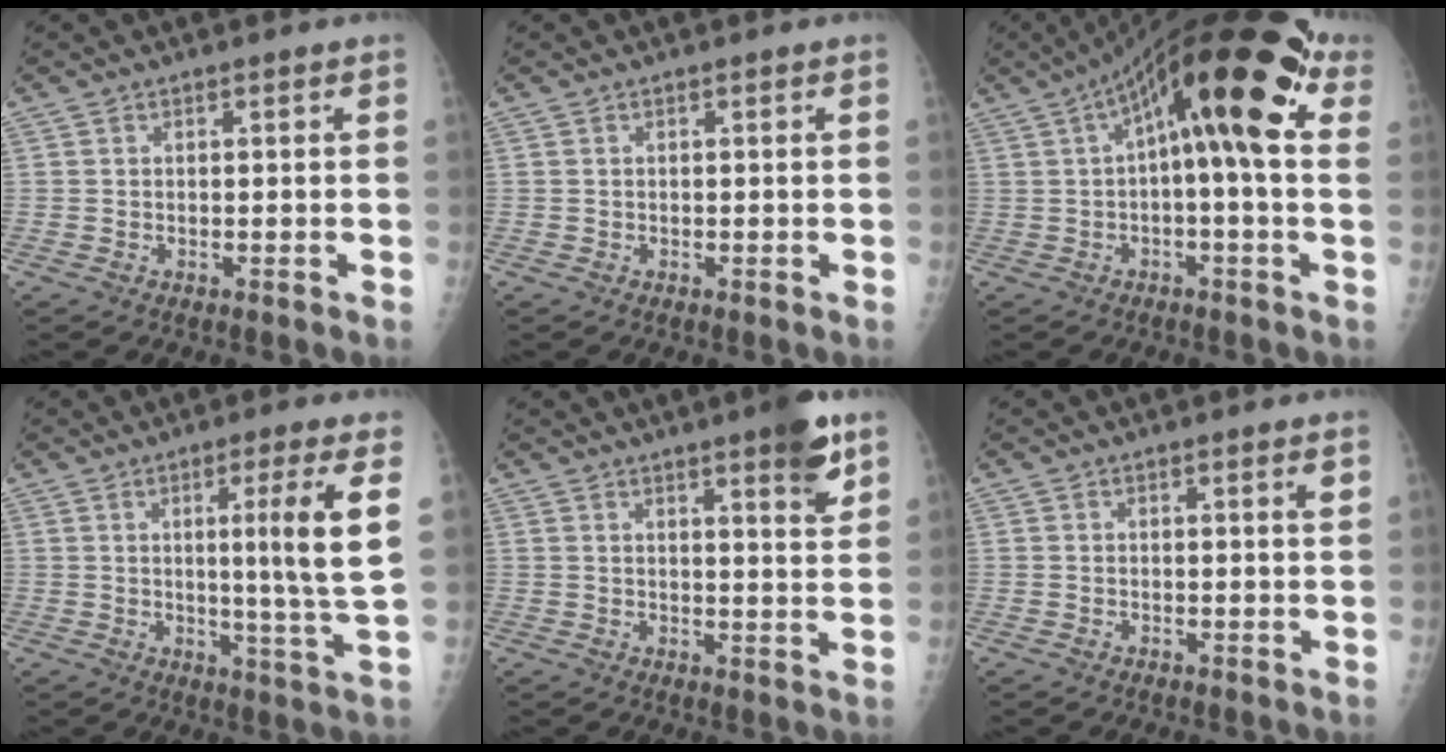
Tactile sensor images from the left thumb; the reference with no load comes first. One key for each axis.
{"total": 0.0}
{"total": 20.2, "fx": 5.6, "fy": 6.1, "fz": 18.4, "tx": -0.277, "ty": 0.052, "tz": 0.077}
{"total": 11.0, "fx": 2.8, "fy": -1.1, "fz": 10.5, "tx": -0.166, "ty": -0.031, "tz": 0.043}
{"total": 7.5, "fx": 4.6, "fy": 1.2, "fz": 5.8, "tx": -0.069, "ty": -0.025, "tz": 0.058}
{"total": 1.1, "fx": 0.6, "fy": -0.1, "fz": 0.9, "tx": -0.013, "ty": -0.004, "tz": 0.007}